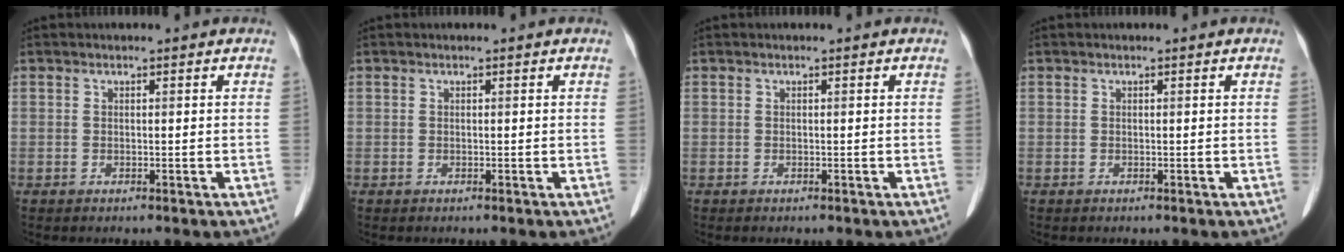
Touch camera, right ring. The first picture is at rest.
{"total": 0.0}
{"total": 0.0}
{"total": 0.0}